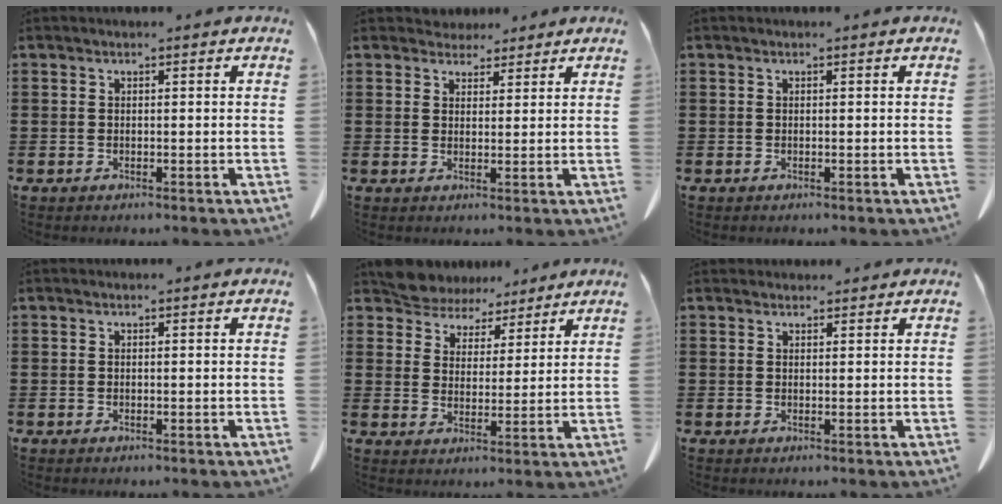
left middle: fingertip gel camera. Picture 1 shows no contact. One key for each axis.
{"total": 3.4, "fx": 3.0, "fy": 1.5, "fz": 0.5, "tx": -0.010, "ty": -0.004, "tz": 0.058}
{"total": 0.0}
{"total": 0.0}
{"total": 6.0, "fx": 5.6, "fy": 2.1, "fz": 0.1, "tx": -0.035, "ty": -0.025, "tz": 0.104}
{"total": 1.3, "fx": 1.2, "fy": 0.5, "fz": 0.1, "tx": 0.003, "ty": -0.003, "tz": 0.024}